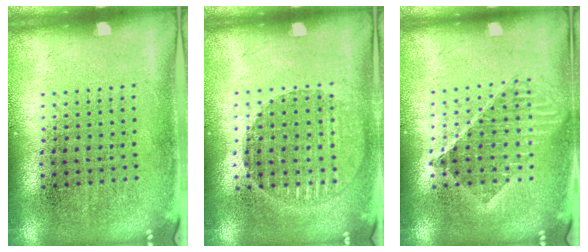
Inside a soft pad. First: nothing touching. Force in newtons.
{"total": 1.2, "press": 1.2, "slide": 0.3}
{"total": 1.5, "press": 1.3, "slide": 0.7}